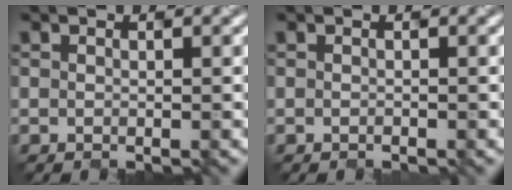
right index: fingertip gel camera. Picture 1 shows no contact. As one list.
[{"total": 0.5, "force": [-0.1, 0.4, 0.4], "torque": [-0.005, 0.011, -0.001]}]